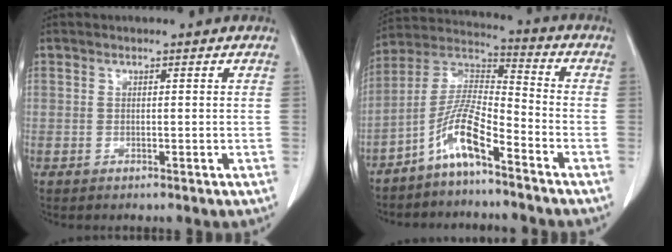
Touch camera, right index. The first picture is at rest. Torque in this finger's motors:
{"motor_torque": [1.20, -0.94, 0.30, 0.10]}